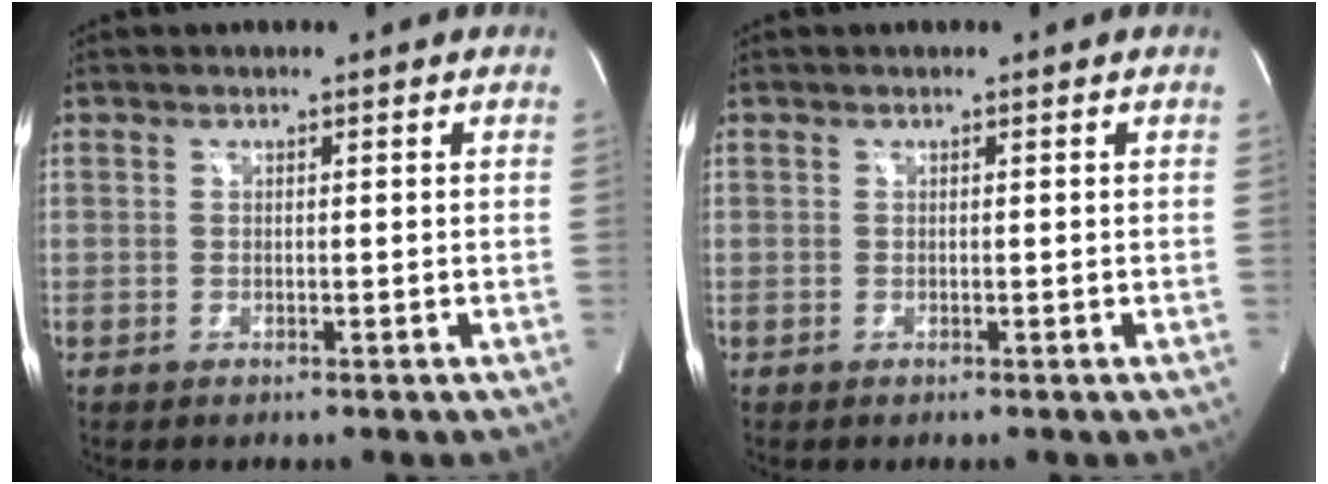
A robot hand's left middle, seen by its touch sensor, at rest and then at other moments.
{"total": 0.0}